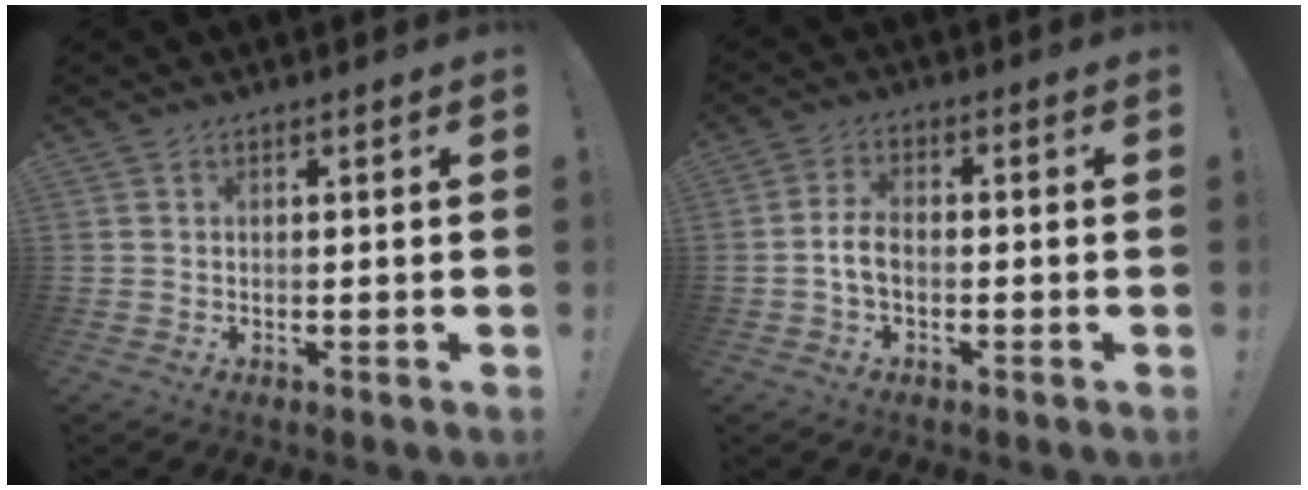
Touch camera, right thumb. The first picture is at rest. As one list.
[{"total": 5.3, "force": [-1.3, 2.9, 4.3], "torque": [-0.098, 0.009, -0.025]}]